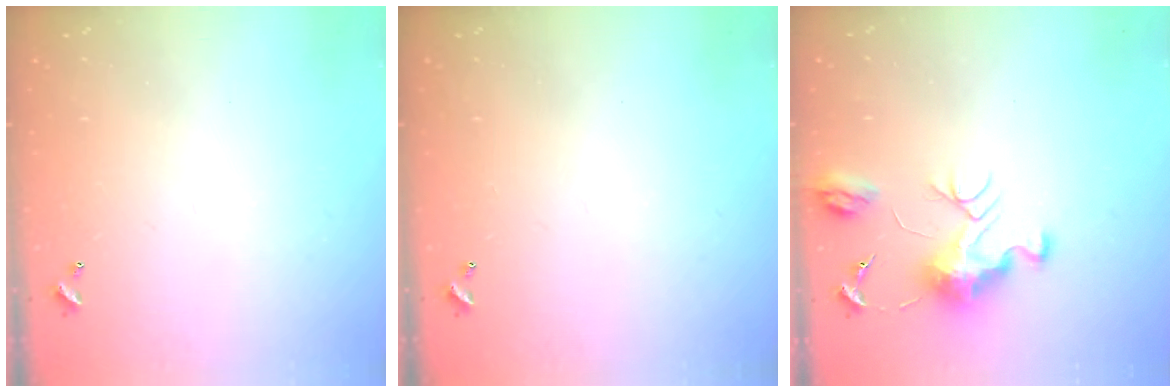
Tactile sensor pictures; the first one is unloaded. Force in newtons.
{"total": 0.0}
{"total": 9.5, "press": 9.5, "slide": 0.4}